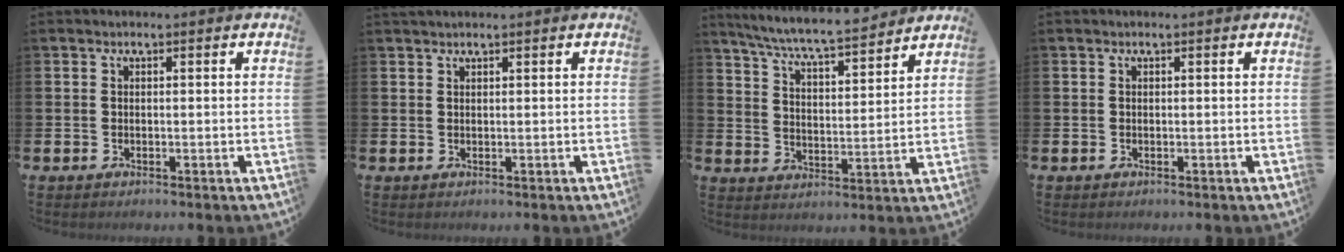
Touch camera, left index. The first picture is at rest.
{"total": 0.8, "force": [0.8, 0.0, 0.2], "torque": [-0.004, 0.002, 0.014]}
{"total": 7.0, "force": [6.6, 0.1, 2.2], "torque": [-0.073, -0.048, 0.115]}
{"total": 0.0}